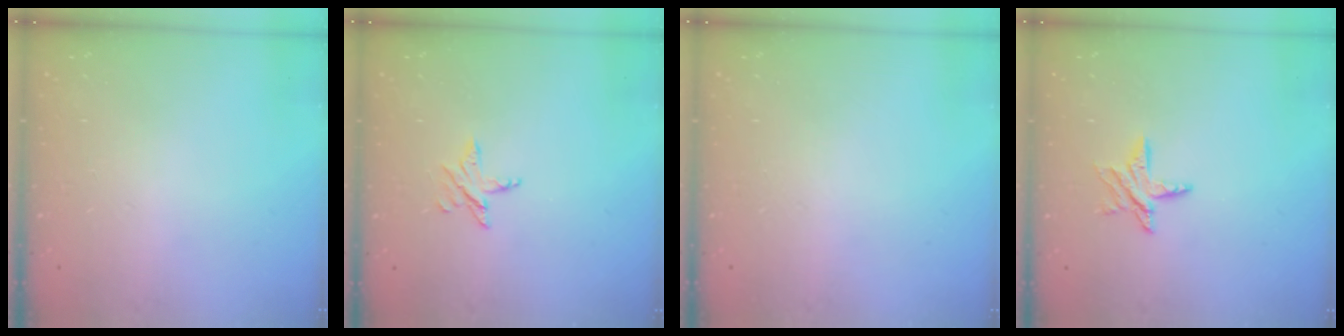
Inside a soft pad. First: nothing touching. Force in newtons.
{"total": 4.0, "press": 4.0, "slide": 0.3}
{"total": 0.0}
{"total": 6.3, "press": 6.3, "slide": 0.4}